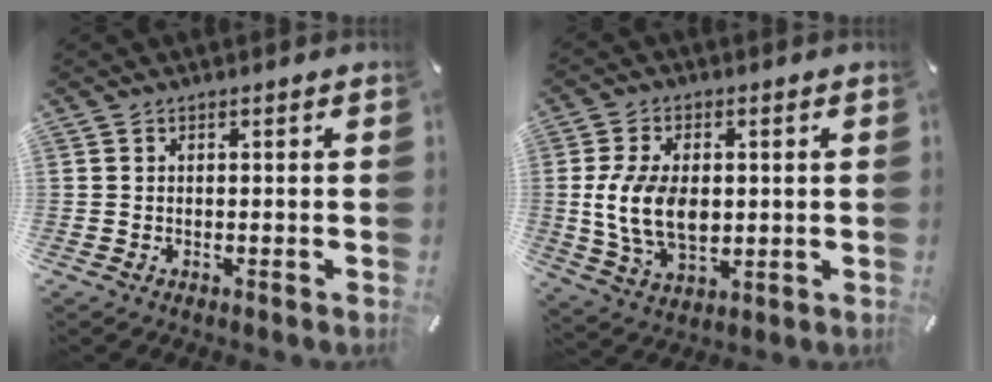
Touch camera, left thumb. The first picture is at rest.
{"total": 12.5, "force": [0.5, 8.1, 9.4], "torque": [-0.208, 0.002, 0.008]}